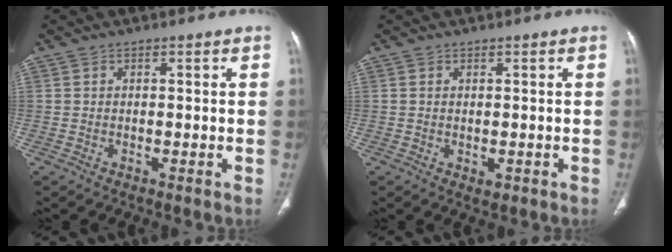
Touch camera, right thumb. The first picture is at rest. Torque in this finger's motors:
{"motor_torque": [-0.12, 0.05, -0.04, 0.02, 0.07]}